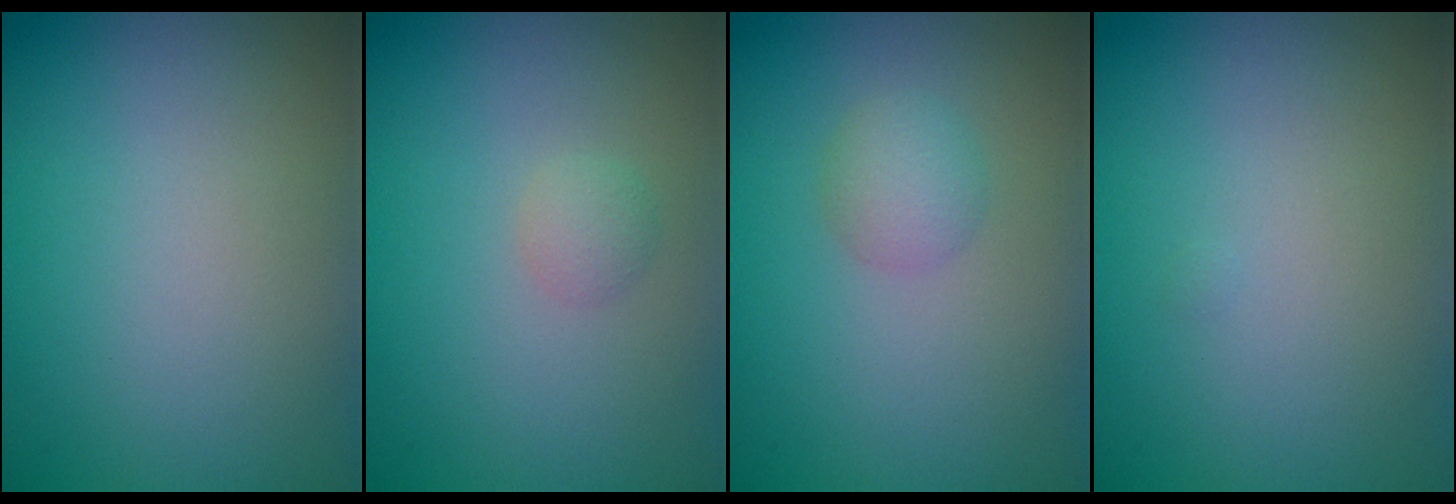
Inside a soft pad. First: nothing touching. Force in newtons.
{"total": 1.1, "press": 1.1, "slide": 0.0}
{"total": 2.0, "press": 2.0, "slide": 0.2}
{"total": 0.0}